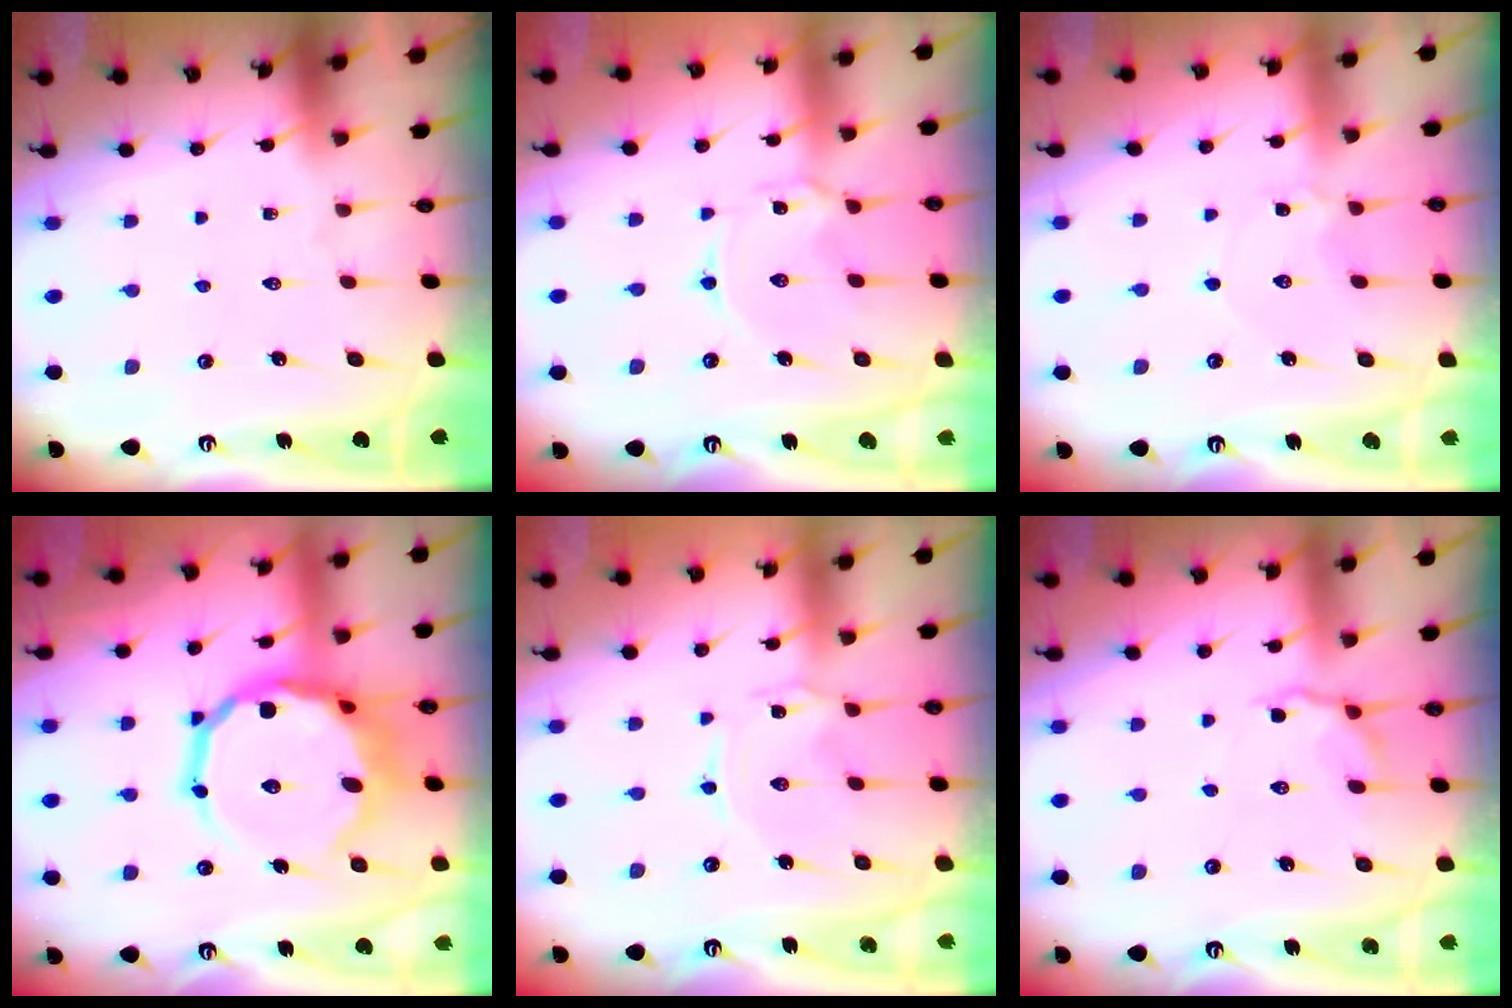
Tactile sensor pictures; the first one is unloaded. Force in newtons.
{"total": 2.3, "press": 2.3, "slide": 0.3}
{"total": 2.2, "press": 2.2, "slide": 0.2}
{"total": 16.8, "press": 16.3, "slide": 4.2}
{"total": 0.0}
{"total": 6.1, "press": 5.7, "slide": 2.2}